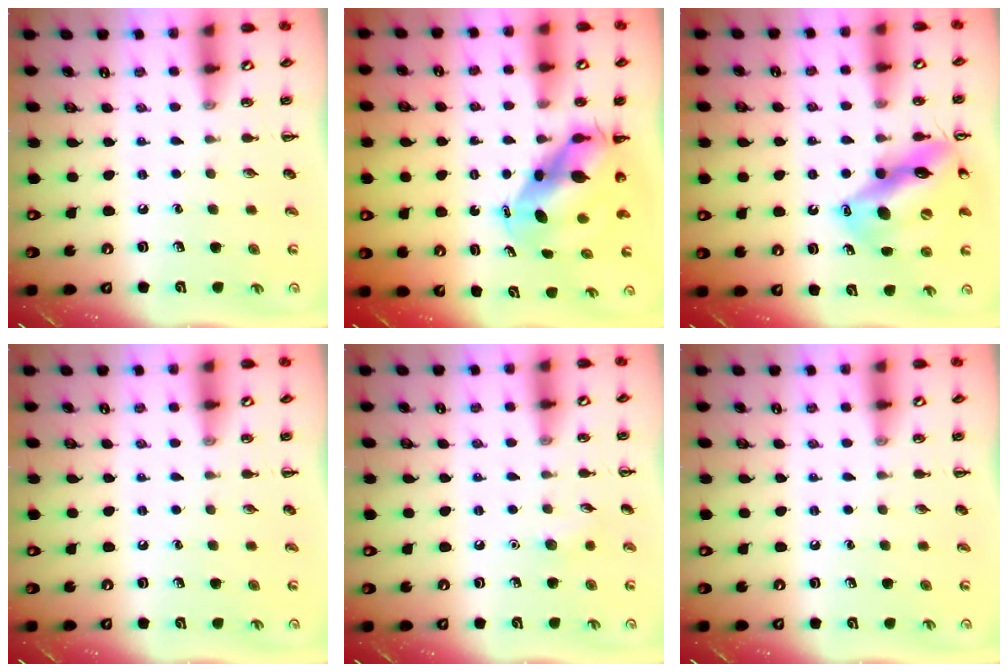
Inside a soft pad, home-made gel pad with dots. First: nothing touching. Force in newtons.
{"total": 8.0, "press": 7.7, "slide": 2.0}
{"total": 17.3, "press": 17.1, "slide": 3.1}
{"total": 0.0}
{"total": 4.8, "press": 4.6, "slide": 1.3}
{"total": 0.0}